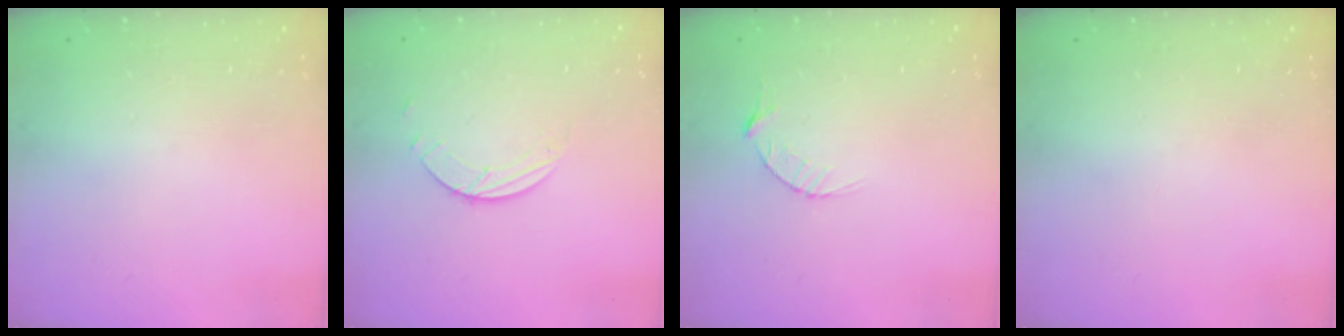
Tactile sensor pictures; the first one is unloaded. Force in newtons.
{"total": 1.7, "press": 1.7, "slide": 0.2}
{"total": 3.4, "press": 3.4, "slide": 0.4}
{"total": 0.0}